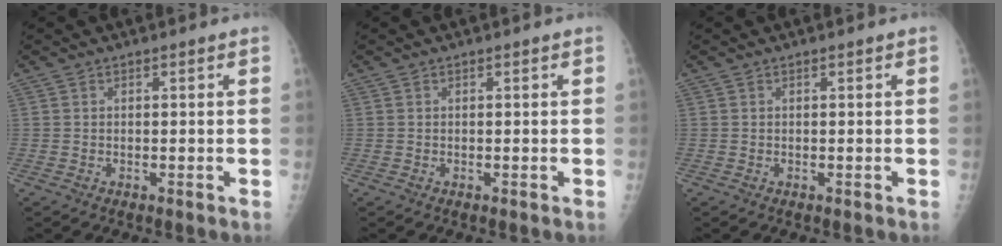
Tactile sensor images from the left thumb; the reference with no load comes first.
{"total": 0.0}
{"total": 0.0}